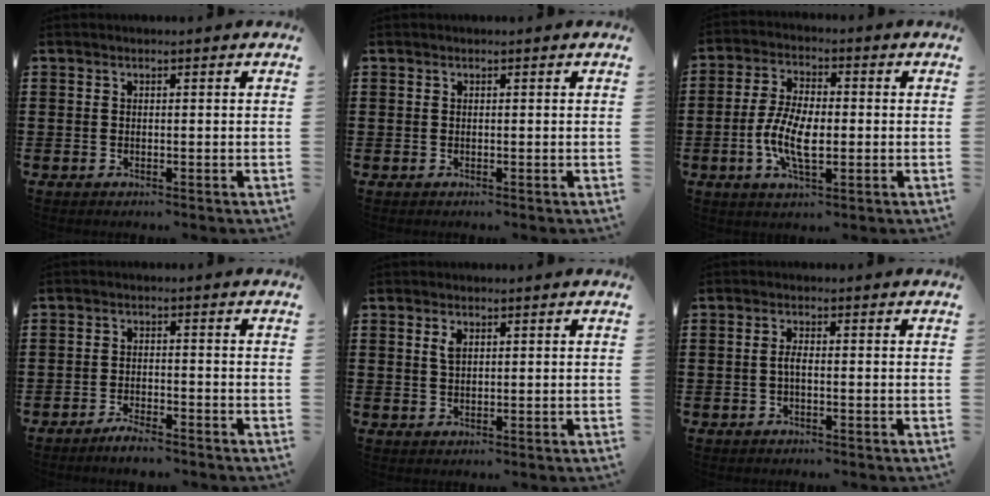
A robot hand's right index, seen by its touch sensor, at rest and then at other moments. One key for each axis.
{"total": 0.0}
{"total": 7.9, "fx": -1.7, "fy": 3.5, "fz": 6.9, "tx": -0.152, "ty": -0.002, "tz": -0.037}
{"total": 2.7, "fx": -2.6, "fy": 0.1, "fz": 0.7, "tx": -0.016, "ty": 0.001, "tz": -0.051}
{"total": 2.0, "fx": 0.8, "fy": 1.0, "fz": 1.5, "tx": -0.034, "ty": 0.005, "tz": 0.014}
{"total": 1.8, "fx": -0.6, "fy": 0.4, "fz": 1.6, "tx": -0.038, "ty": -0.003, "tz": -0.013}